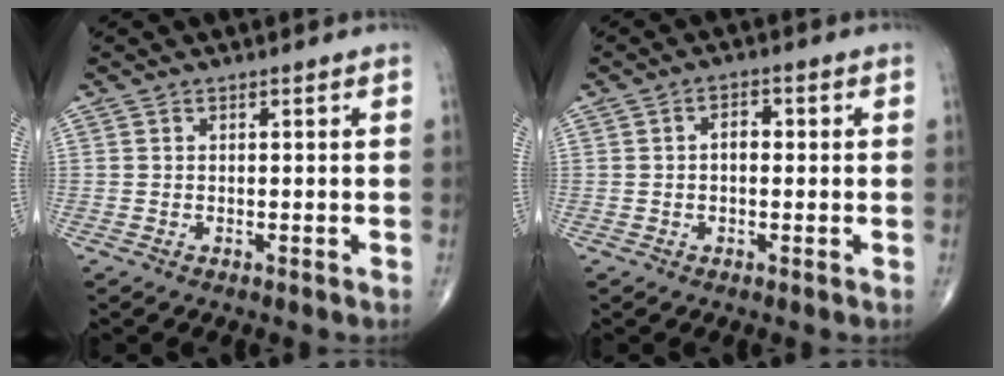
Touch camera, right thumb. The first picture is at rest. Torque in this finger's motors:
{"motor_torque": [0.00, -0.04, -0.03, 0.19, 0.04]}